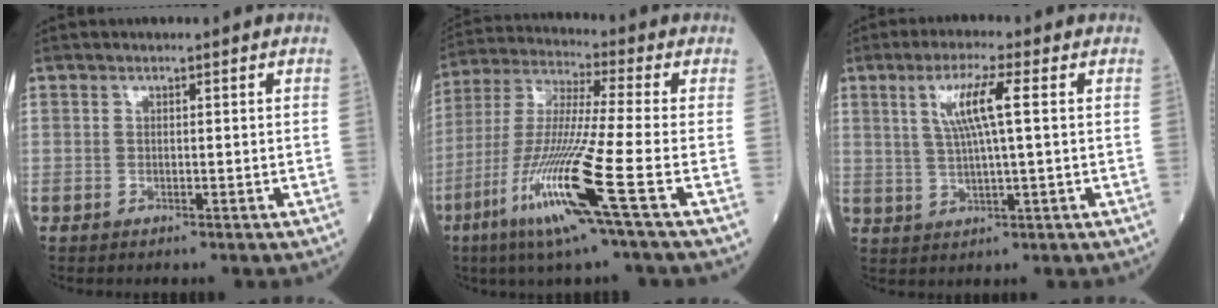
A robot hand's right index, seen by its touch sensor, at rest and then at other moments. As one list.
[{"total": 15.7, "force": [-6.9, -1.5, 14.1], "torque": [-0.294, -0.031, -0.135]}, {"total": 6.8, "force": [1.9, 0.0, 6.6], "torque": [-0.127, 0.005, 0.037]}]